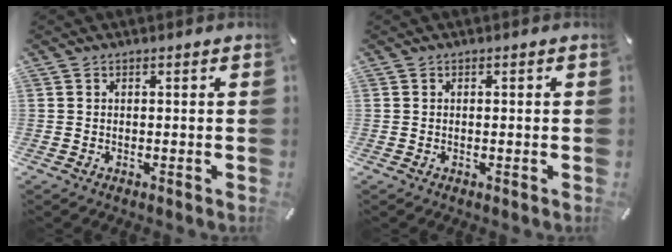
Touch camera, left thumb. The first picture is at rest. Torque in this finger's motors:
{"motor_torque": [-0.13, -0.11, -0.06, -0.02, 0.01]}